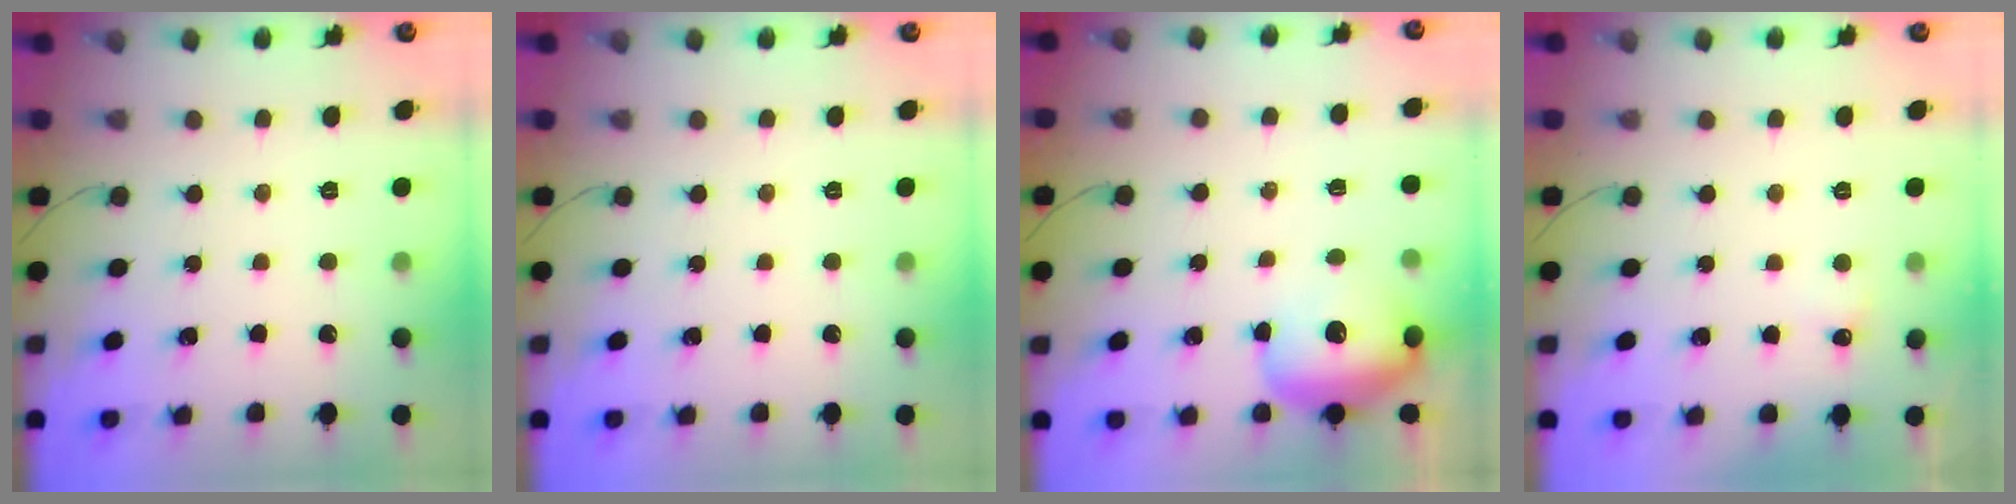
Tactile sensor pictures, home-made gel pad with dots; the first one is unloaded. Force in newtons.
{"total": 0.0}
{"total": 17.2, "press": 14.8, "slide": 8.8}
{"total": 10.6, "press": 3.1, "slide": 10.2}